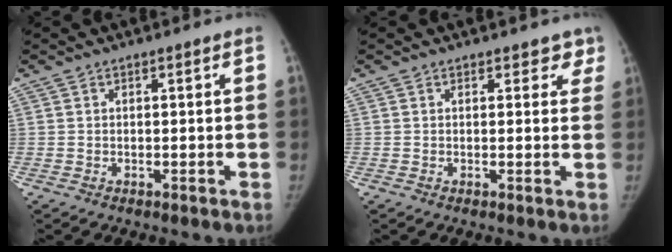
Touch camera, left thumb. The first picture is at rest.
{"total": 3.0, "force": [2.2, 1.8, 0.8], "torque": [0.029, -0.007, 0.015]}